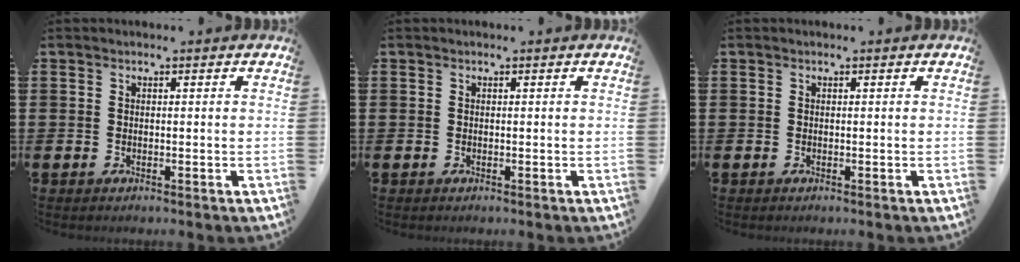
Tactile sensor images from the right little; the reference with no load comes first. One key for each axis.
{"total": 0.0}
{"total": 0.0}